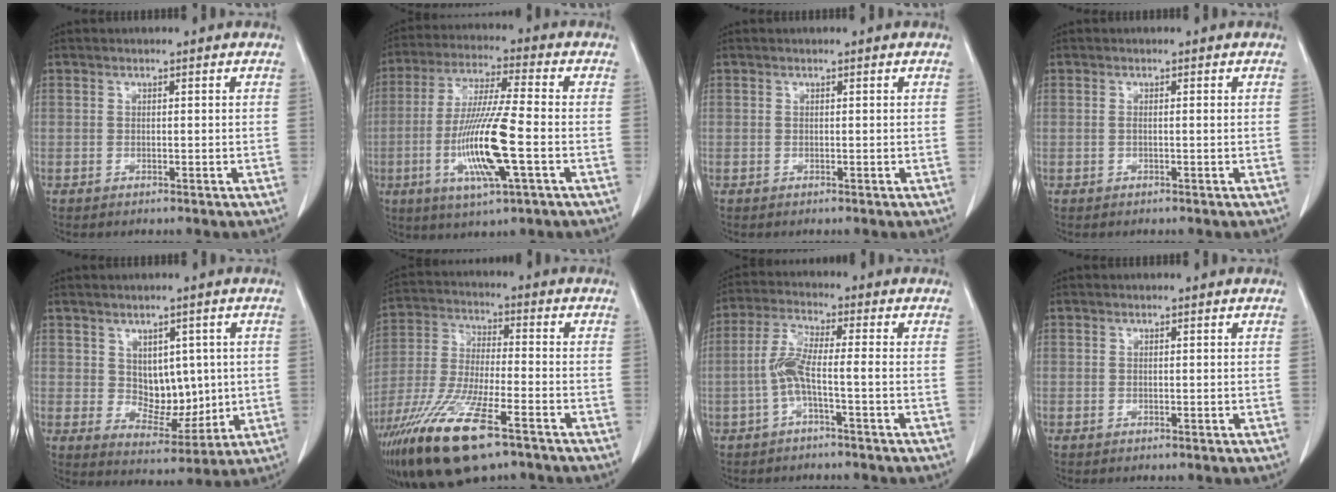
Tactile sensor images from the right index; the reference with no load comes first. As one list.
[{"total": 13.7, "force": [-3.3, 0.7, 13.3], "torque": [-0.264, -0.015, -0.063]}, {"total": 0.0}, {"total": 0.6, "force": [0.1, 0.0, 0.6], "torque": [-0.010, 0.002, 0.004]}, {"total": 7.4, "force": [1.2, 4.7, 5.6], "torque": [-0.074, 0.001, 0.041]}, {"total": 17.1, "force": [-10.8, 3.5, 12.8], "torque": [-0.278, -0.042, -0.200]}, {"total": 5.5, "force": [-1.5, 0.2, 5.3], "torque": [-0.113, 0.013, -0.029]}, {"total": 0.0}]